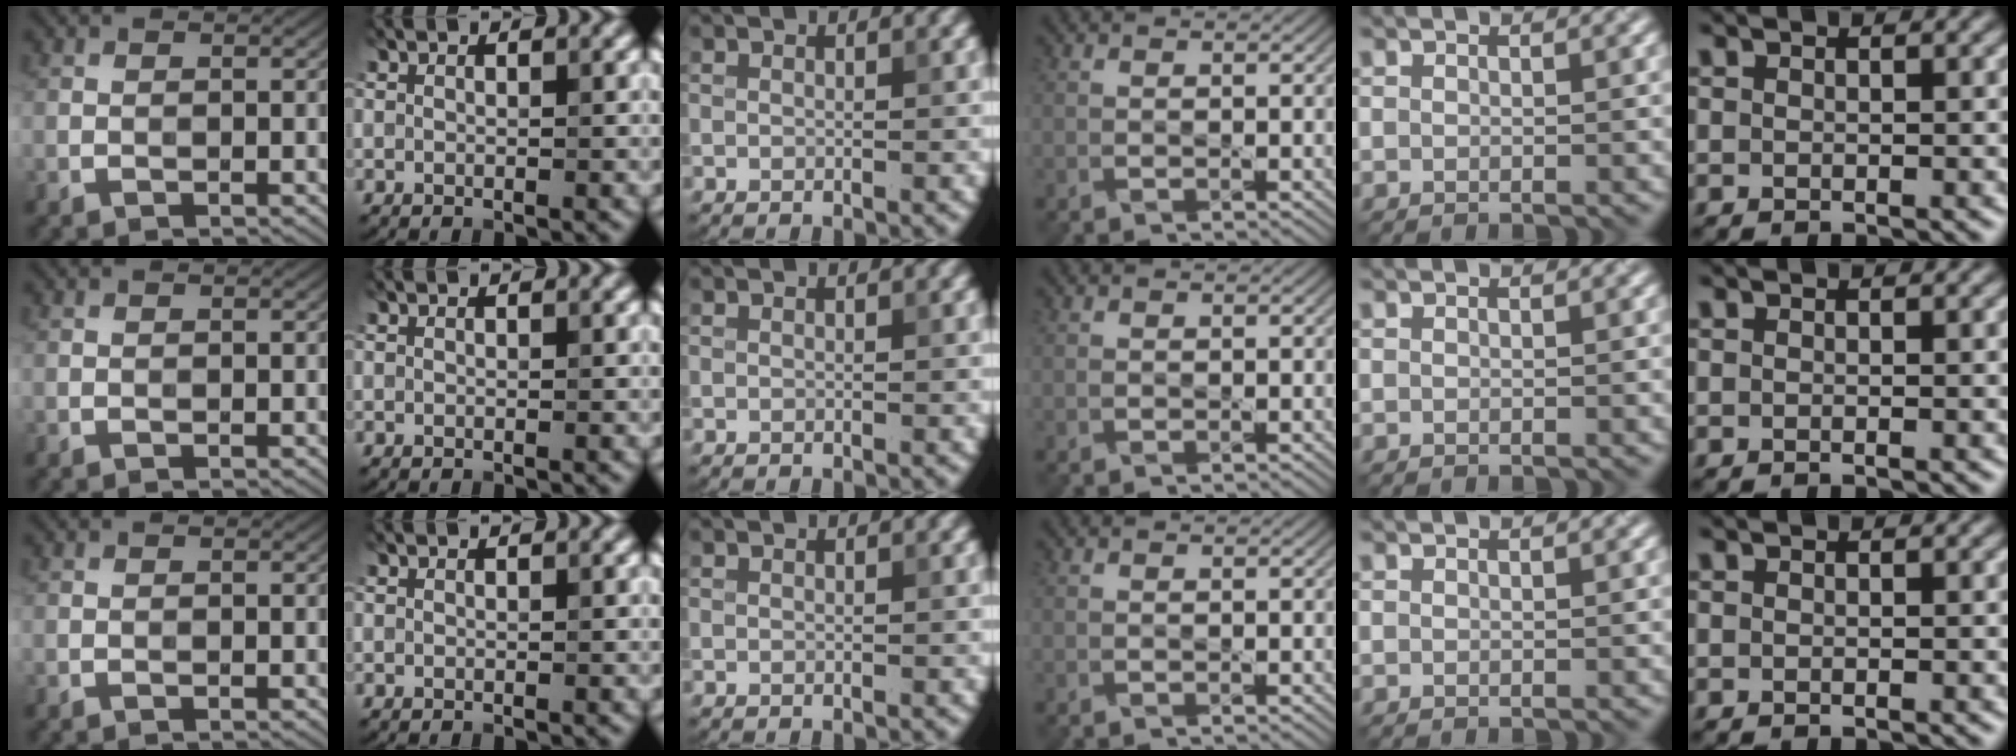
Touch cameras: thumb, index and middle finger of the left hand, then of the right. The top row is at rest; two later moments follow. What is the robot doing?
{"motion": "pour", "object": "bucket"}